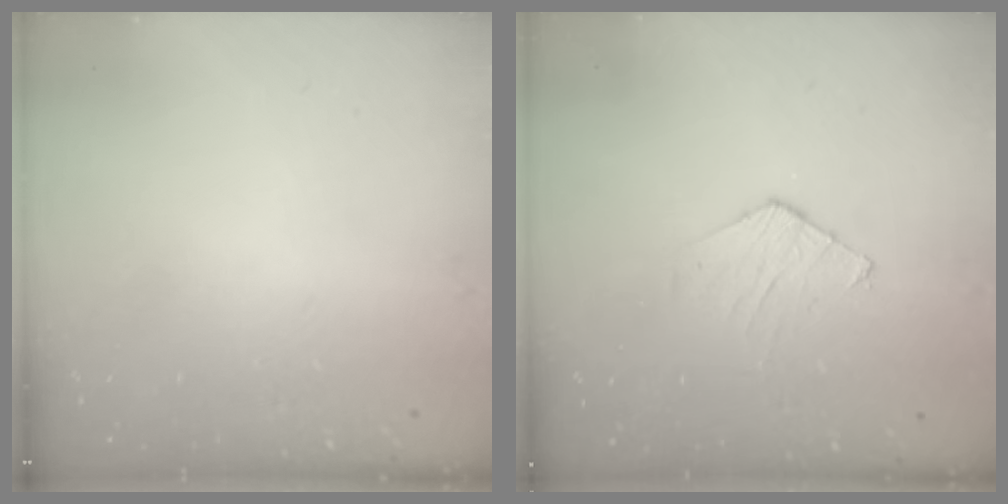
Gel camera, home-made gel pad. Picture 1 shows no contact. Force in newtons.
{"total": 3.5, "press": 3.5, "slide": 0.4}